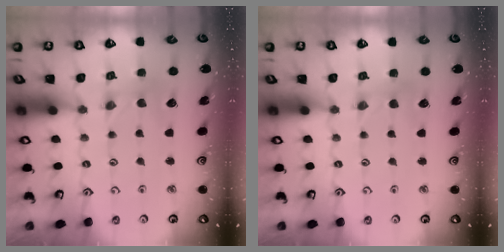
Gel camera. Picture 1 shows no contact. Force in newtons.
{"total": 3.0, "press": 2.9, "slide": 0.4}